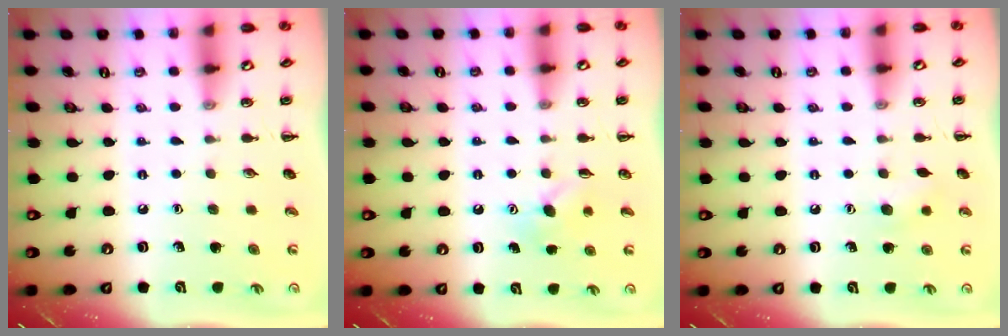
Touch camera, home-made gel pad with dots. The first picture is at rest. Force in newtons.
{"total": 4.8, "press": 4.7, "slide": 1.1}
{"total": 6.8, "press": 6.7, "slide": 1.2}